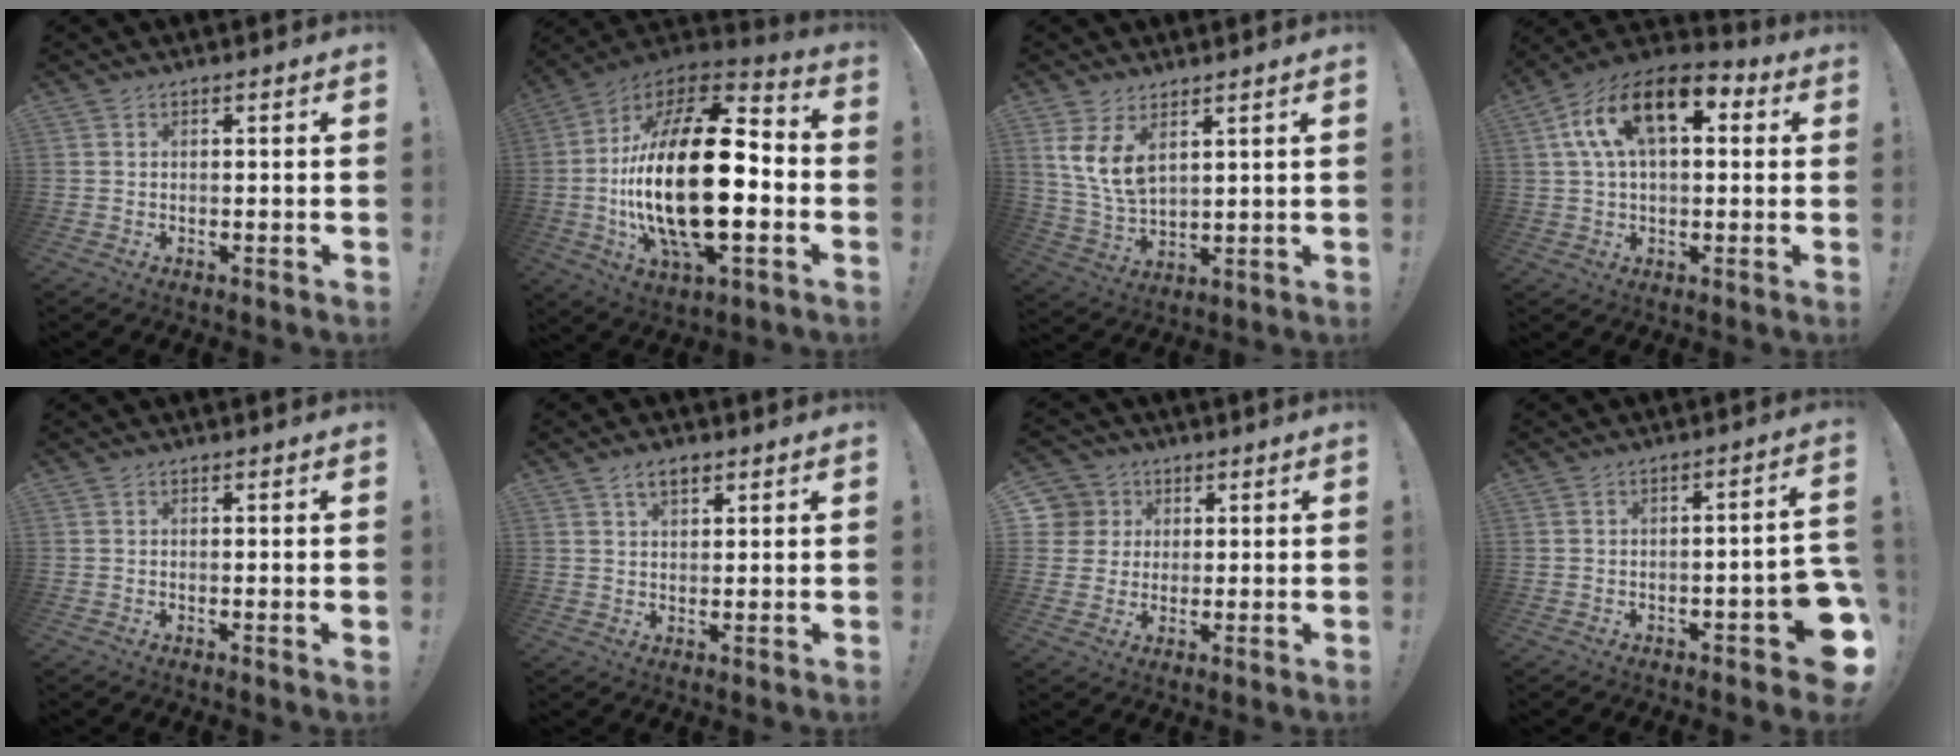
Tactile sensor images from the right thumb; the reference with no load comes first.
{"total": 30.1, "force": [-3.2, 12.7, 27.0], "torque": [-0.525, 0.009, -0.056]}
{"total": 8.8, "force": [4.8, 4.5, 5.7], "torque": [-0.118, -0.024, 0.091]}
{"total": 16.9, "force": [6.2, 8.8, 13.0], "torque": [-0.234, -0.005, 0.106]}
{"total": 0.9, "force": [0.1, -0.1, 0.9], "torque": [-0.015, -0.001, 0.001]}
{"total": 4.3, "force": [2.5, 2.3, 2.7], "torque": [-0.042, -0.005, 0.044]}
{"total": 6.4, "force": [1.7, 6.1, 1.0], "torque": [-0.018, -0.010, 0.032]}
{"total": 7.1, "force": [-3.1, 2.0, 6.1], "torque": [-0.081, 0.013, -0.046]}